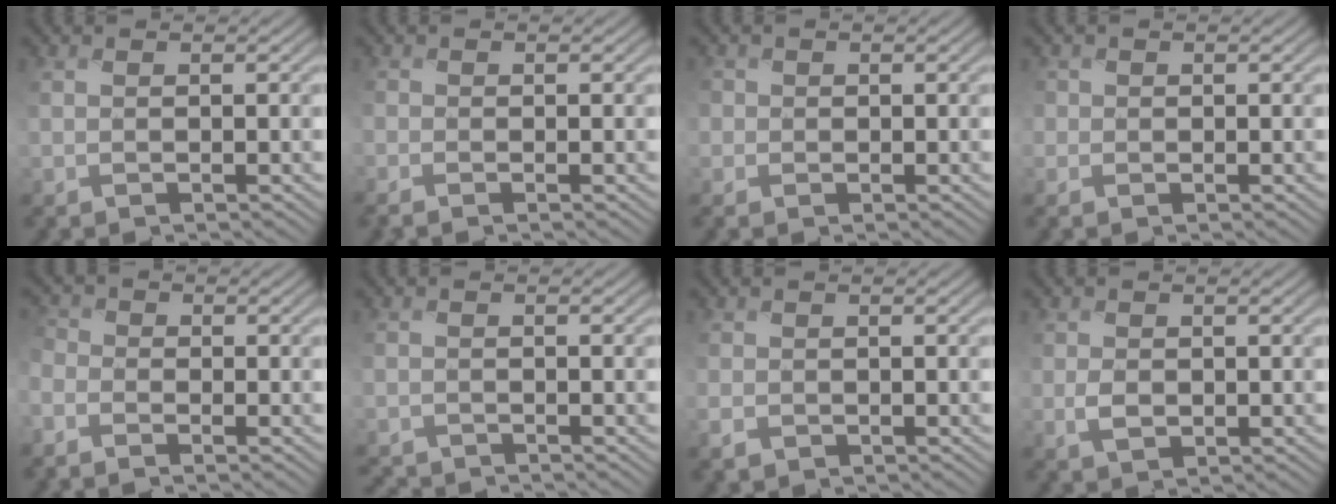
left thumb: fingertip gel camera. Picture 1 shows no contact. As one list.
[{"total": 1.5, "force": [-1.1, 0.5, 0.8], "torque": [-0.025, -0.008, -0.028]}, {"total": 1.9, "force": [0.1, 1.9, 0.3], "torque": [-0.007, -0.001, -0.001]}, {"total": 1.6, "force": [0.2, 1.6, 0.2], "torque": [-0.003, -0.003, 0.000]}, {"total": 3.3, "force": [-2.1, 2.2, 1.4], "torque": [-0.048, -0.007, -0.052]}, {"total": 2.3, "force": [-2.2, 0.3, 0.2], "torque": [-0.006, -0.010, -0.048]}, {"total": 2.1, "force": [-0.8, 1.8, 0.9], "torque": [-0.031, -0.009, -0.020]}, {"total": 2.2, "force": [-0.1, 1.8, 1.4], "torque": [-0.033, -0.006, -0.002]}]